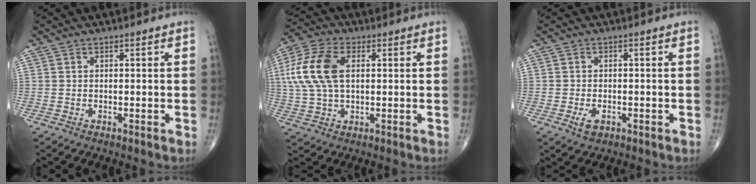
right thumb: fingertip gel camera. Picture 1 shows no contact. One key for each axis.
{"total": 12.8, "fx": 2.3, "fy": 7.1, "fz": 10.5, "tx": -0.238, "ty": 0.014, "tz": 0.042}
{"total": 2.8, "fx": -1.1, "fy": 1.7, "fz": 1.8, "tx": -0.030, "ty": 0.000, "tz": -0.015}